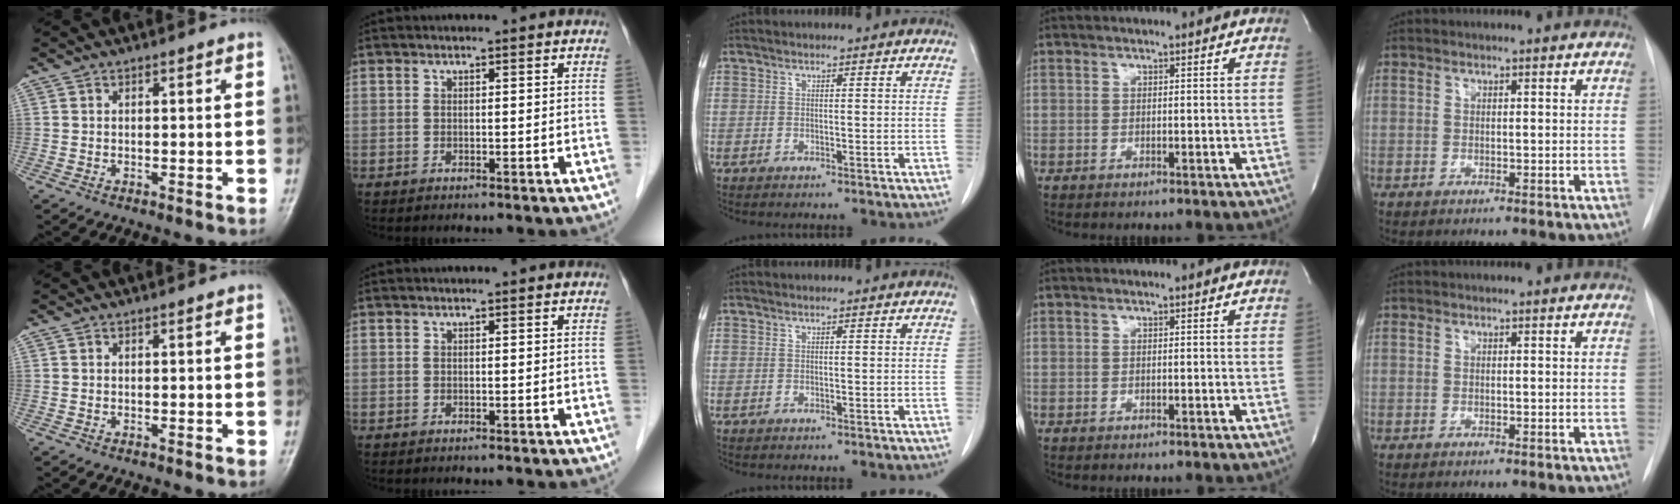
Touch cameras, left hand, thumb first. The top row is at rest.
{}